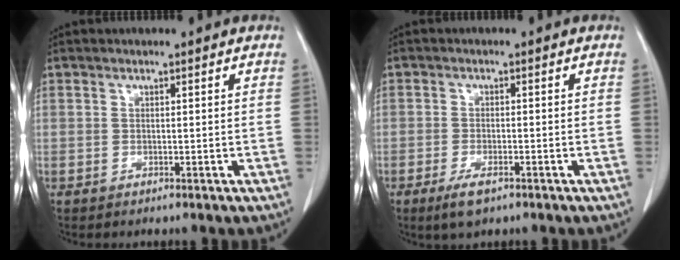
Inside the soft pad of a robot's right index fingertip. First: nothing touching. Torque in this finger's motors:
{"motor_torque": [0.39, -0.46, 0.23, 0.05]}